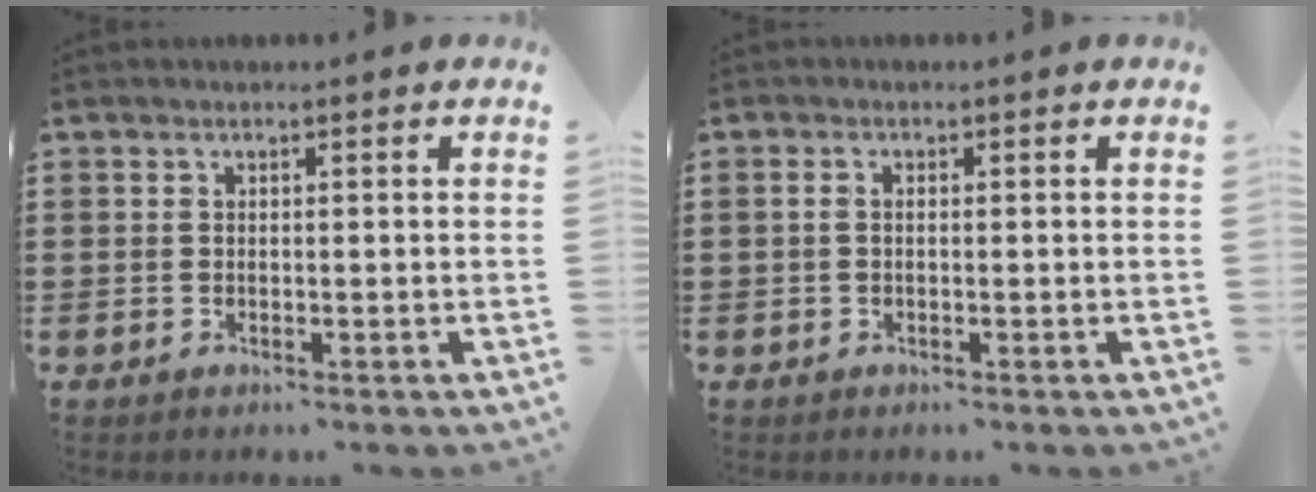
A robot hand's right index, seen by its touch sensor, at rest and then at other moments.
{"total": 0.7, "force": [-0.3, 0.3, 0.6], "torque": [-0.013, -0.001, -0.006]}